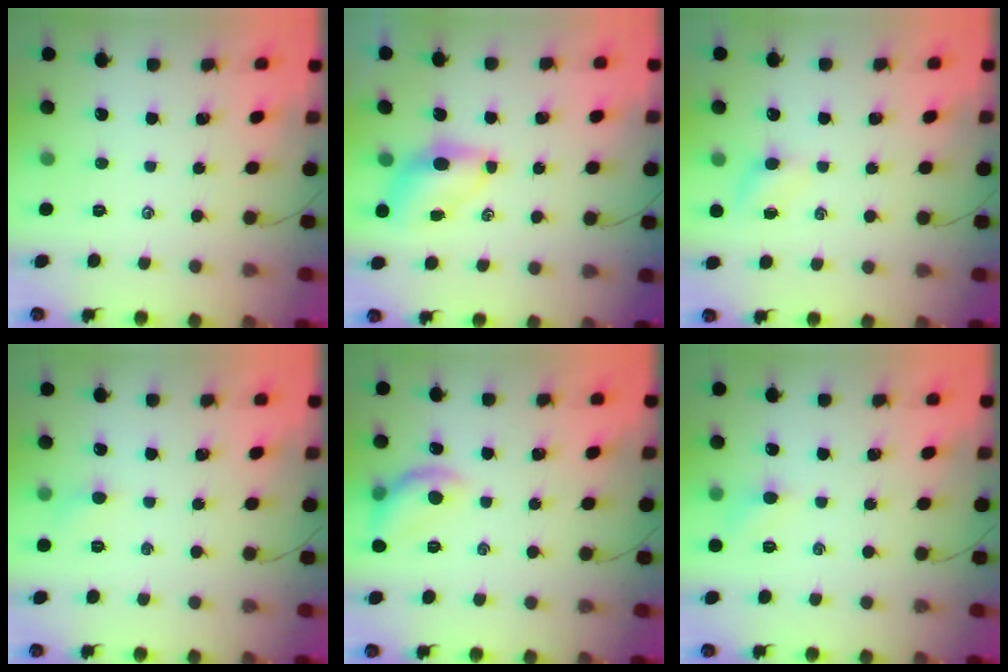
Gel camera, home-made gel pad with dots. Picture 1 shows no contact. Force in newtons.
{"total": 6.6, "press": 6.5, "slide": 1.2}
{"total": 3.8, "press": 3.6, "slide": 1.2}
{"total": 3.8, "press": 3.6, "slide": 1.3}
{"total": 9.2, "press": 9.2, "slide": 0.2}
{"total": 5.3, "press": 5.1, "slide": 1.5}